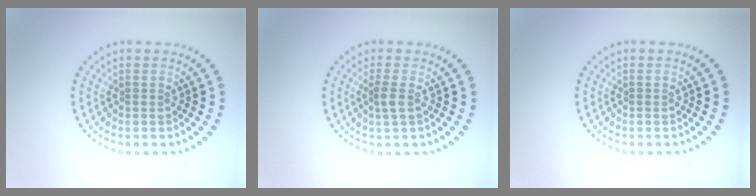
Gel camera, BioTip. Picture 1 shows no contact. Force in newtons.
{"total": 1.5, "press": 1.2, "slide": 0.8}
{"total": 0.0}